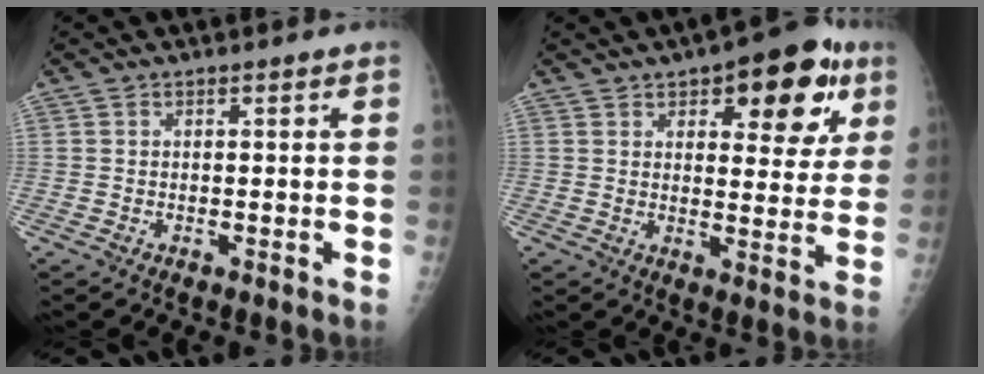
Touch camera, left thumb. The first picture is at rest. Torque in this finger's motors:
{"motor_torque": [0.23, 0.20, 0.36, -0.15, 0.11]}